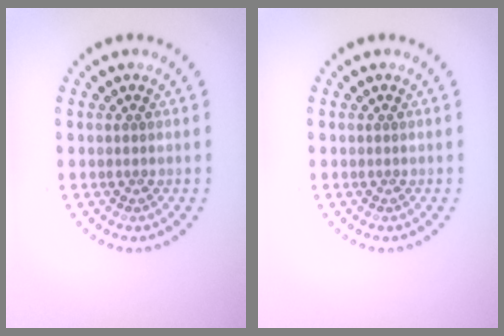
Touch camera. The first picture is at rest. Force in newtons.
{"total": 0.0}